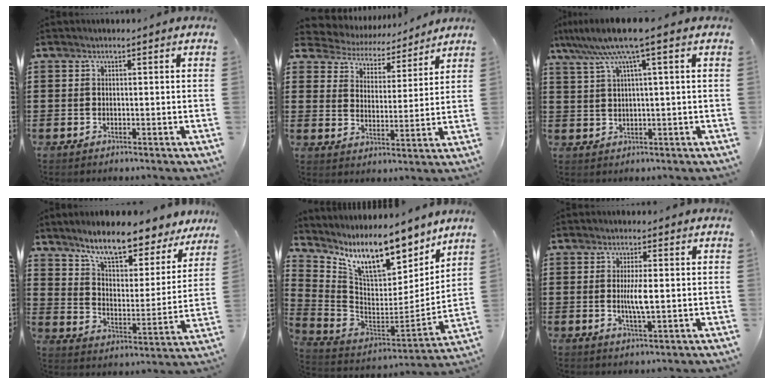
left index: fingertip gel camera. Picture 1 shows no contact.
{"total": 4.5, "force": [4.4, 0.8, -0.4], "torque": [-0.025, -0.036, 0.071]}
{"total": 7.5, "force": [3.7, -0.4, 6.6], "torque": [-0.142, -0.015, 0.061]}
{"total": 9.2, "force": [8.1, 1.4, 4.3], "torque": [-0.101, -0.052, 0.136]}
{"total": 12.7, "force": [8.9, 3.9, 8.2], "torque": [-0.175, -0.053, 0.154]}
{"total": 4.1, "force": [0.0, 0.7, 4.0], "torque": [-0.081, -0.004, -0.005]}